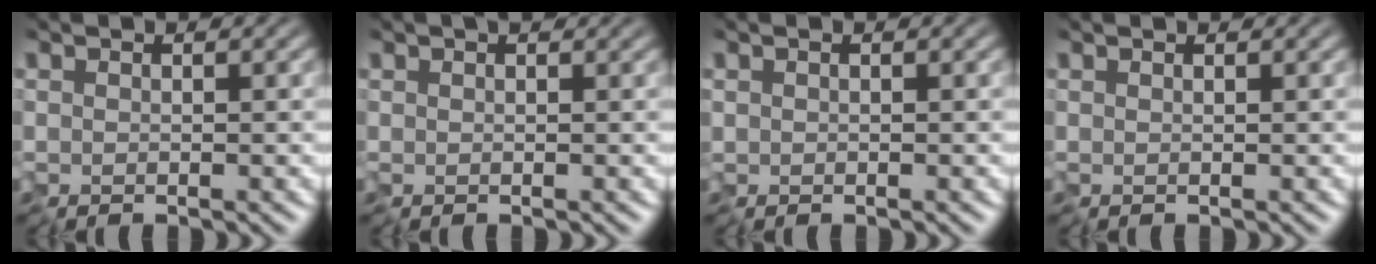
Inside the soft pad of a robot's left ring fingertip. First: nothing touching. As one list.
[{"total": 1.9, "force": [1.2, 0.9, 1.2], "torque": [-0.018, 0.011, 0.009]}, {"total": 0.0}, {"total": 0.8, "force": [0.7, 0.3, 0.3], "torque": [-0.001, 0.003, 0.003]}]